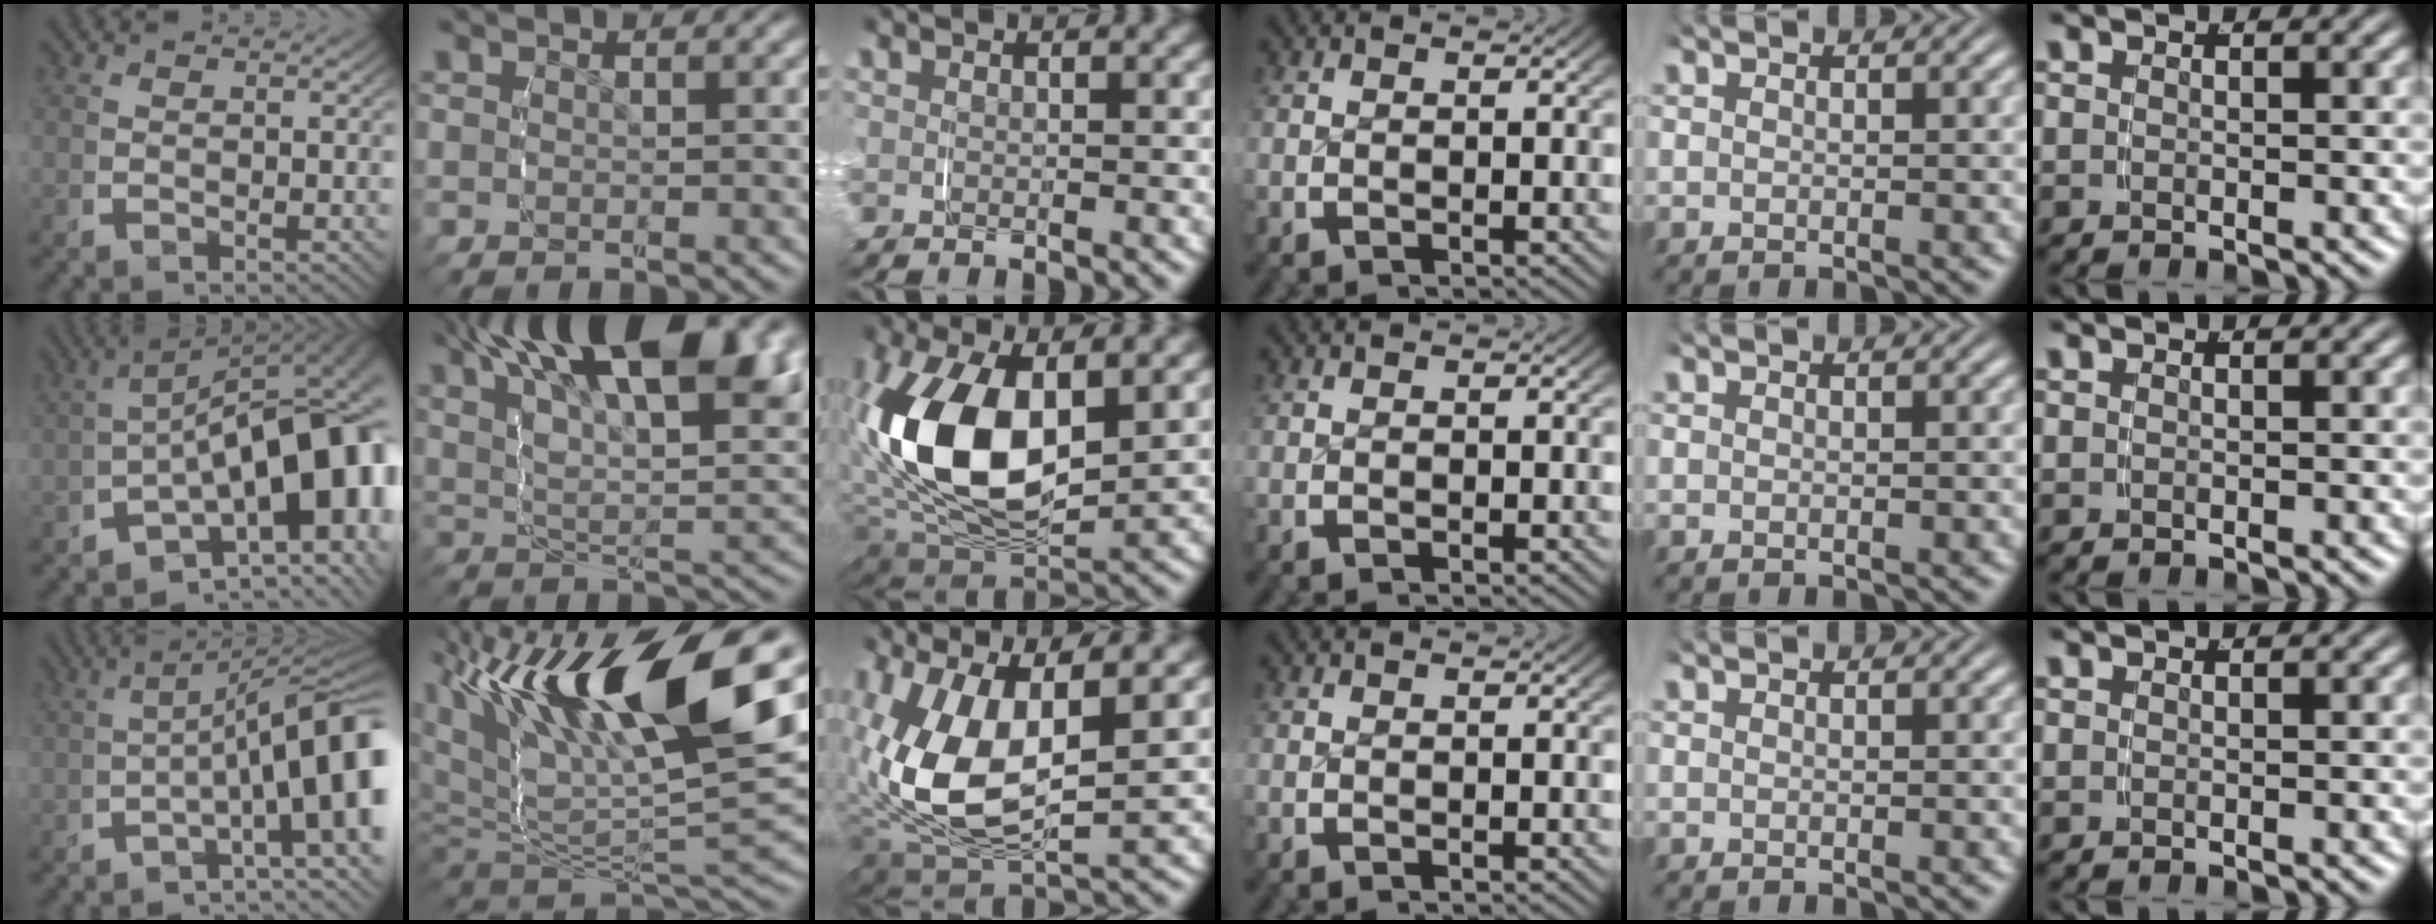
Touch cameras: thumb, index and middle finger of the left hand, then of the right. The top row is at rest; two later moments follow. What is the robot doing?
{"motion": "grasp_and_lifting", "object": "keyboard"}